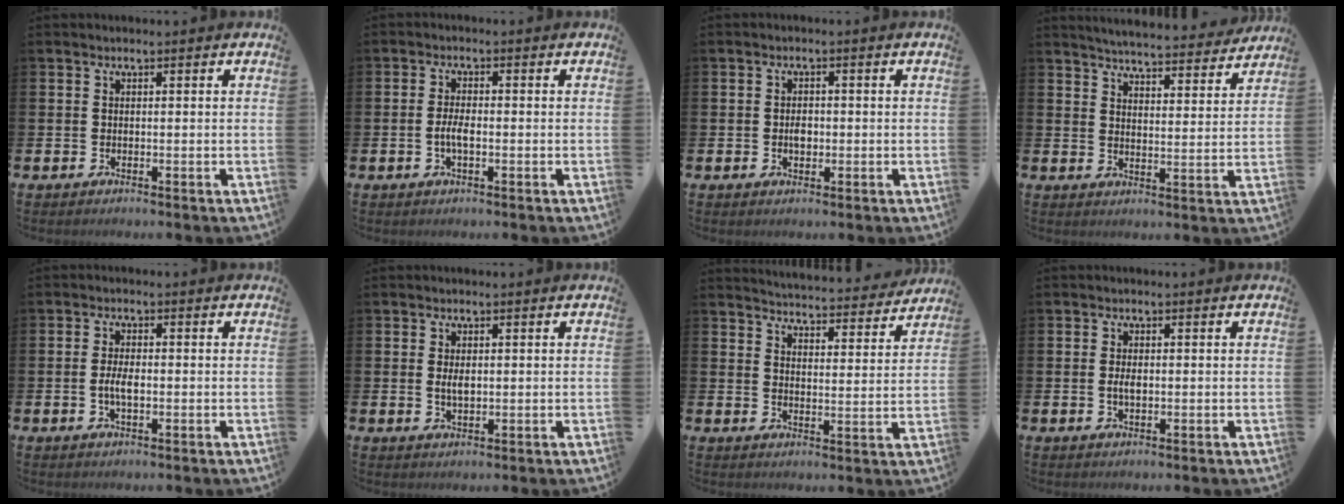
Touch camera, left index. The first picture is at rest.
{"total": 2.5, "force": [-0.6, 1.0, 2.3], "torque": [-0.045, -0.003, -0.015]}
{"total": 2.0, "force": [-0.1, 1.3, 1.5], "torque": [-0.009, -0.003, -0.008]}
{"total": 5.5, "force": [5.5, 0.2, 0.7], "torque": [-0.017, -0.046, 0.091]}
{"total": 3.0, "force": [-0.4, 1.3, 2.6], "torque": [-0.037, -0.003, -0.011]}
{"total": 2.0, "force": [0.3, 1.0, 1.7], "torque": [-0.024, 0.000, 0.001]}
{"total": 4.9, "force": [4.9, 0.3, 0.3], "torque": [-0.017, -0.044, 0.082]}
{"total": 1.8, "force": [-0.1, 0.9, 1.6], "torque": [-0.027, 0.001, -0.003]}